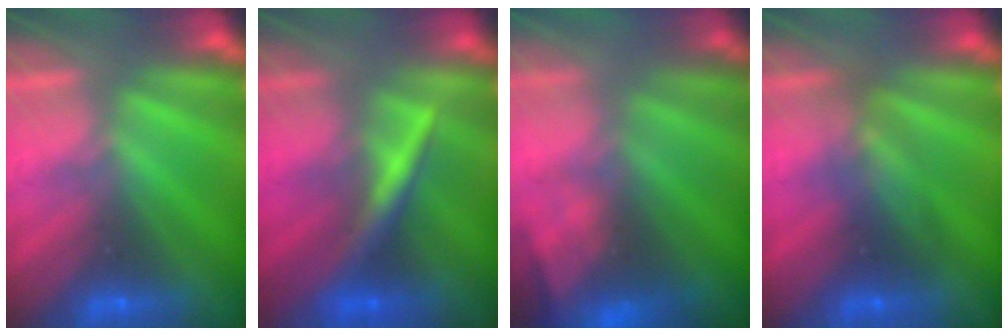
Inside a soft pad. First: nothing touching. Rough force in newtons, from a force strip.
{"total": 2.3}
{"total": 8.5}
{"total": 2.9}